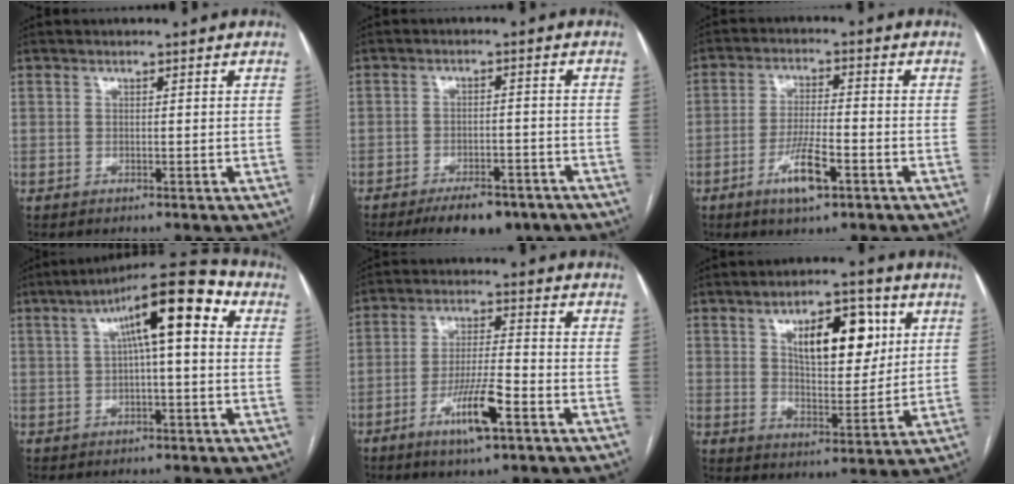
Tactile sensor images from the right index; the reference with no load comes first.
{"total": 8.8, "force": [-6.7, 3.2, 4.6], "torque": [-0.062, -0.001, -0.100]}
{"total": 7.0, "force": [-3.6, 1.2, 5.9], "torque": [-0.115, -0.006, -0.060]}
{"total": 12.3, "force": [3.1, 2.2, 11.7], "torque": [-0.181, 0.045, 0.042]}
{"total": 8.7, "force": [-4.4, 1.0, 7.4], "torque": [-0.141, -0.007, -0.078]}
{"total": 12.4, "force": [4.5, 5.2, 10.4], "torque": [-0.157, 0.012, 0.076]}